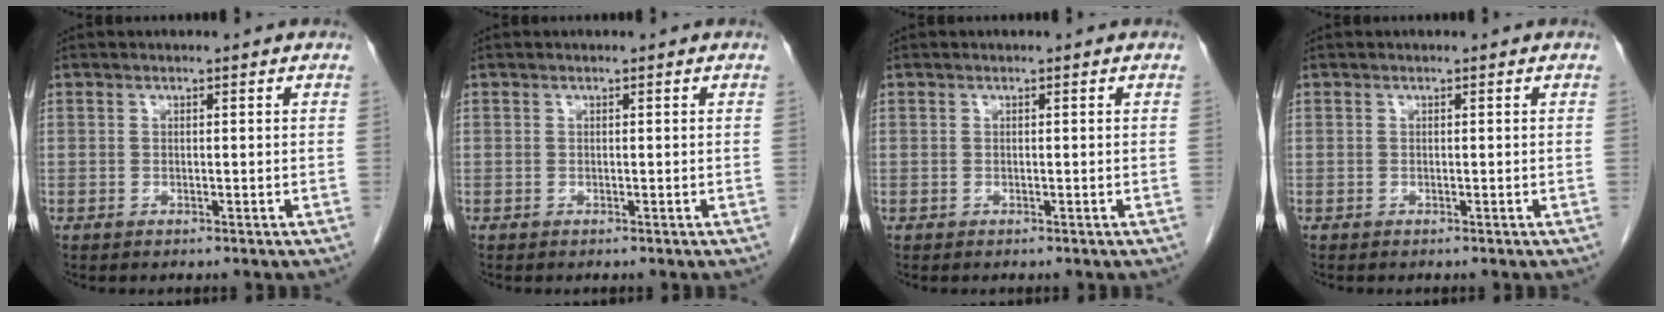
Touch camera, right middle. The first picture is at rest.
{"total": 0.0}
{"total": 0.0}
{"total": 0.0}